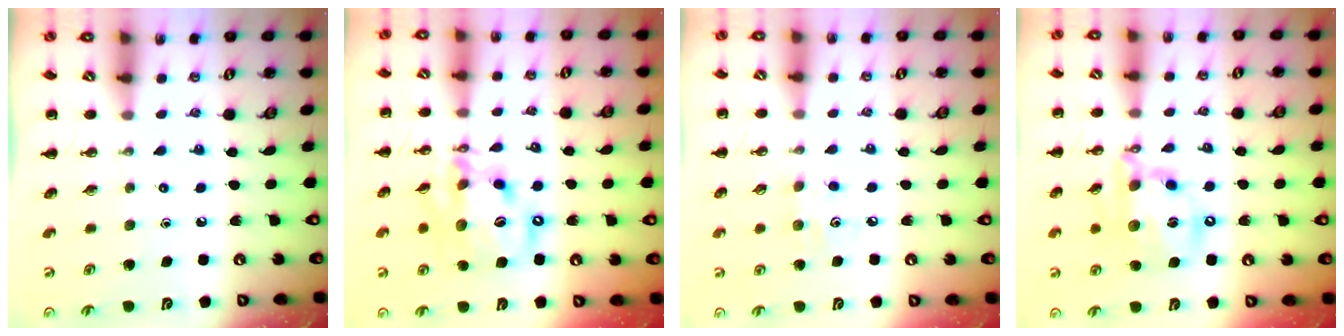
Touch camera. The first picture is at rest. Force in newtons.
{"total": 13.1, "press": 12.8, "slide": 3.1}
{"total": 5.6, "press": 5.4, "slide": 1.6}
{"total": 14.1, "press": 13.8, "slide": 3.0}